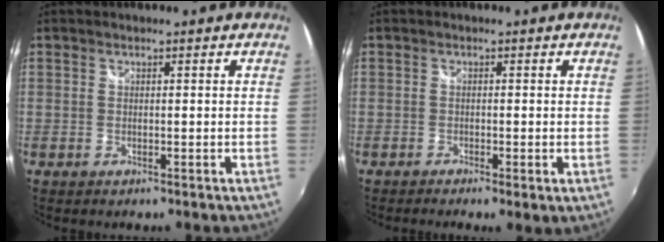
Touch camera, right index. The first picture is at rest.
{"total": 1.8, "force": [-0.7, 0.3, 1.6], "torque": [-0.030, -0.007, -0.013]}